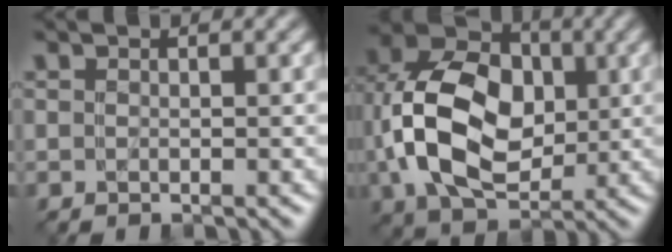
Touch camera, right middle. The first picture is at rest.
{"total": 11.7, "force": [0.1, 8.4, 8.2], "torque": [-0.190, 0.005, 0.010]}